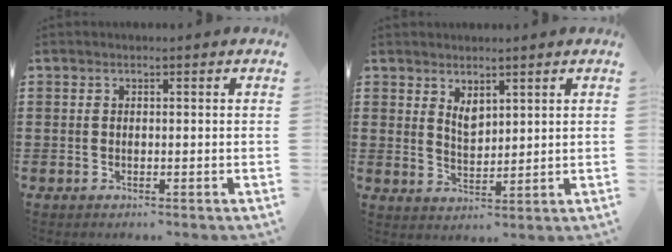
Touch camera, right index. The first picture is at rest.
{"total": 2.7, "force": [2.0, 1.3, 1.4], "torque": [-0.024, 0.000, 0.035]}